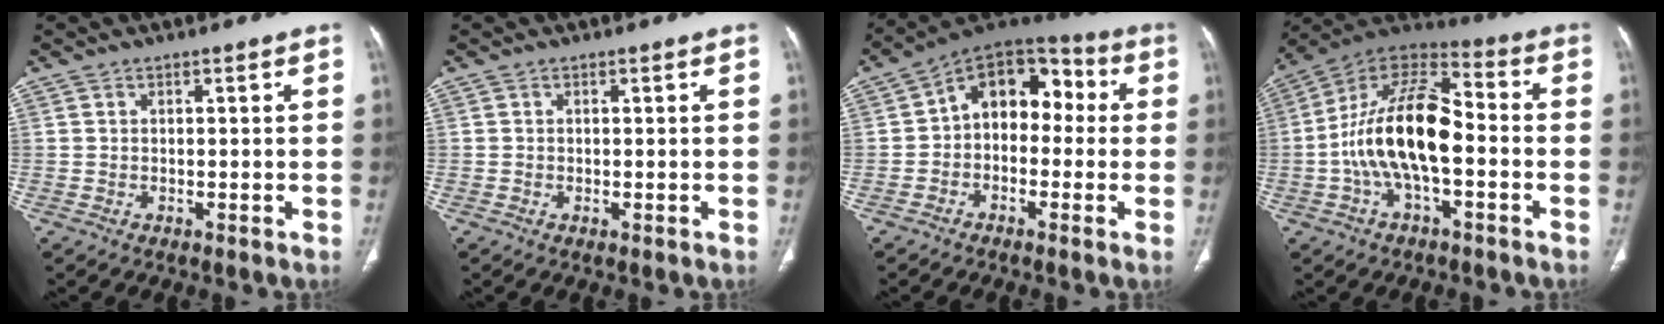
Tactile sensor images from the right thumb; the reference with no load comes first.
{"total": 0.0}
{"total": 12.7, "force": [0.4, 8.8, 9.1], "torque": [-0.088, 0.048, -0.013]}
{"total": 17.9, "force": [-2.6, 8.4, 15.6], "torque": [-0.285, 0.049, -0.052]}